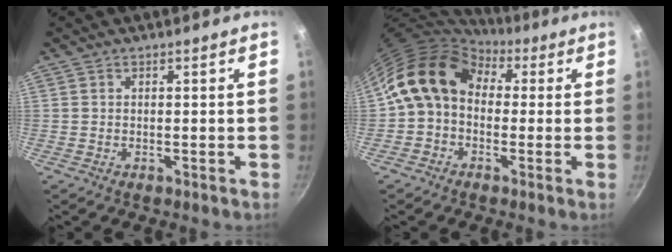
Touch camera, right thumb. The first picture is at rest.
{"total": 11.2, "force": [2.3, 8.6, 6.8], "torque": [-0.089, 0.021, 0.017]}